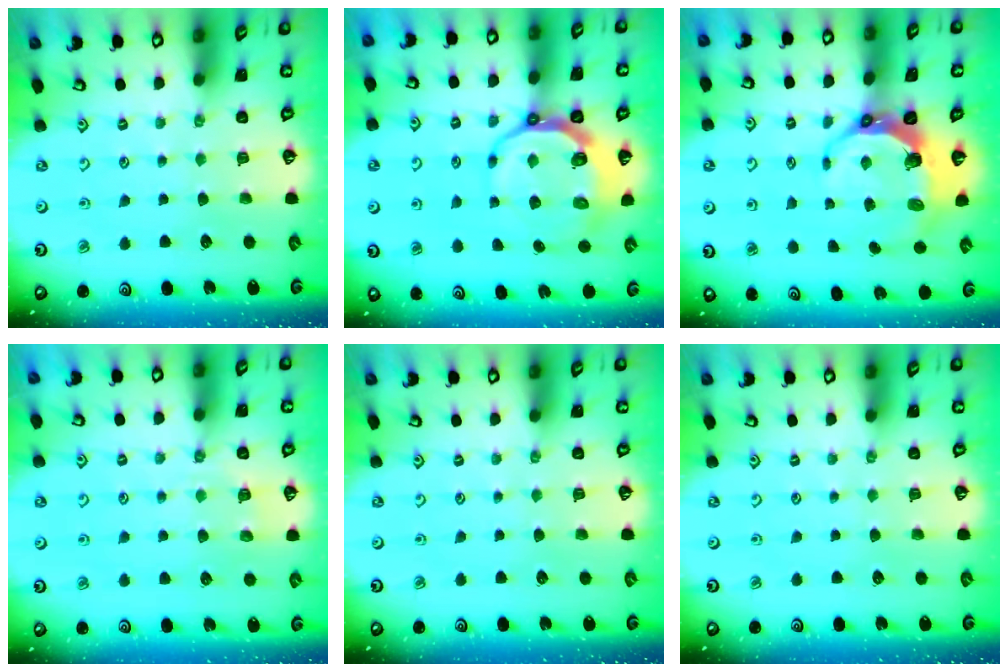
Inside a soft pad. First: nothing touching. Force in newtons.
{"total": 10.0, "press": 9.1, "slide": 4.0}
{"total": 9.1, "press": 7.6, "slide": 5.1}
{"total": 3.8, "press": 3.7, "slide": 0.9}
{"total": 0.0}
{"total": 0.0}